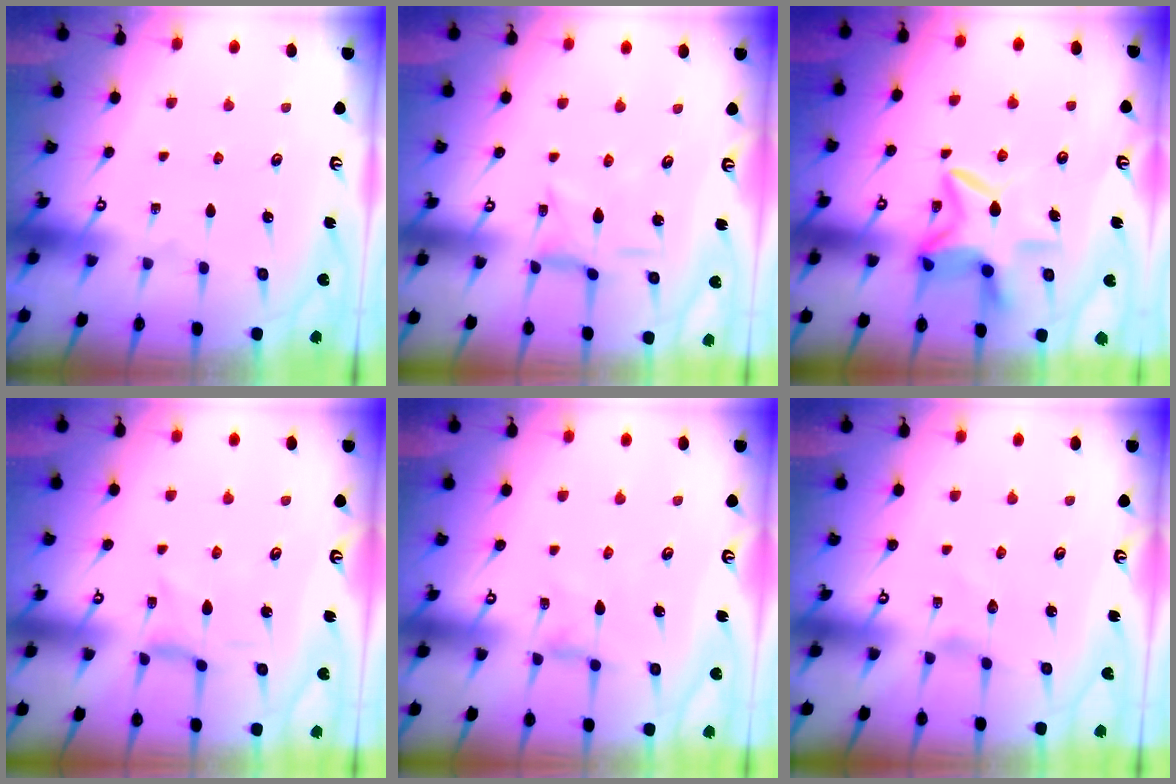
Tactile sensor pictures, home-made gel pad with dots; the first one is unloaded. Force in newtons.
{"total": 2.9, "press": 2.8, "slide": 0.5}
{"total": 8.7, "press": 8.5, "slide": 1.6}
{"total": 0.0}
{"total": 0.8, "press": 0.8, "slide": 0.2}
{"total": 0.0}